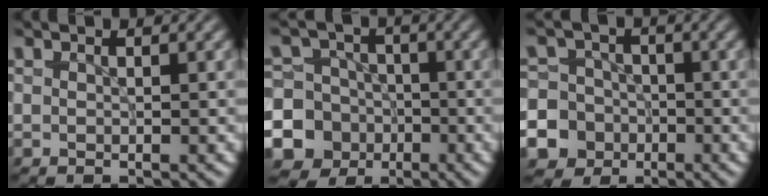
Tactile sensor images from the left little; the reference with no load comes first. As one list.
[{"total": 13.6, "force": [-4.7, 12.5, 2.9], "torque": [-0.091, -0.027, -0.100]}, {"total": 12.5, "force": [-5.8, 10.9, 2.2], "torque": [-0.072, -0.035, -0.118]}]